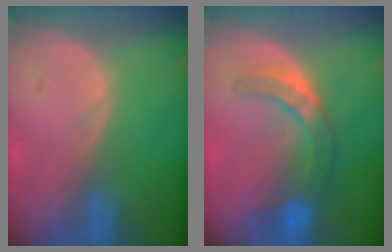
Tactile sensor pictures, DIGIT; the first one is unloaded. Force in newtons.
{"total": 7.2, "press": 6.5, "slide": 3.2}